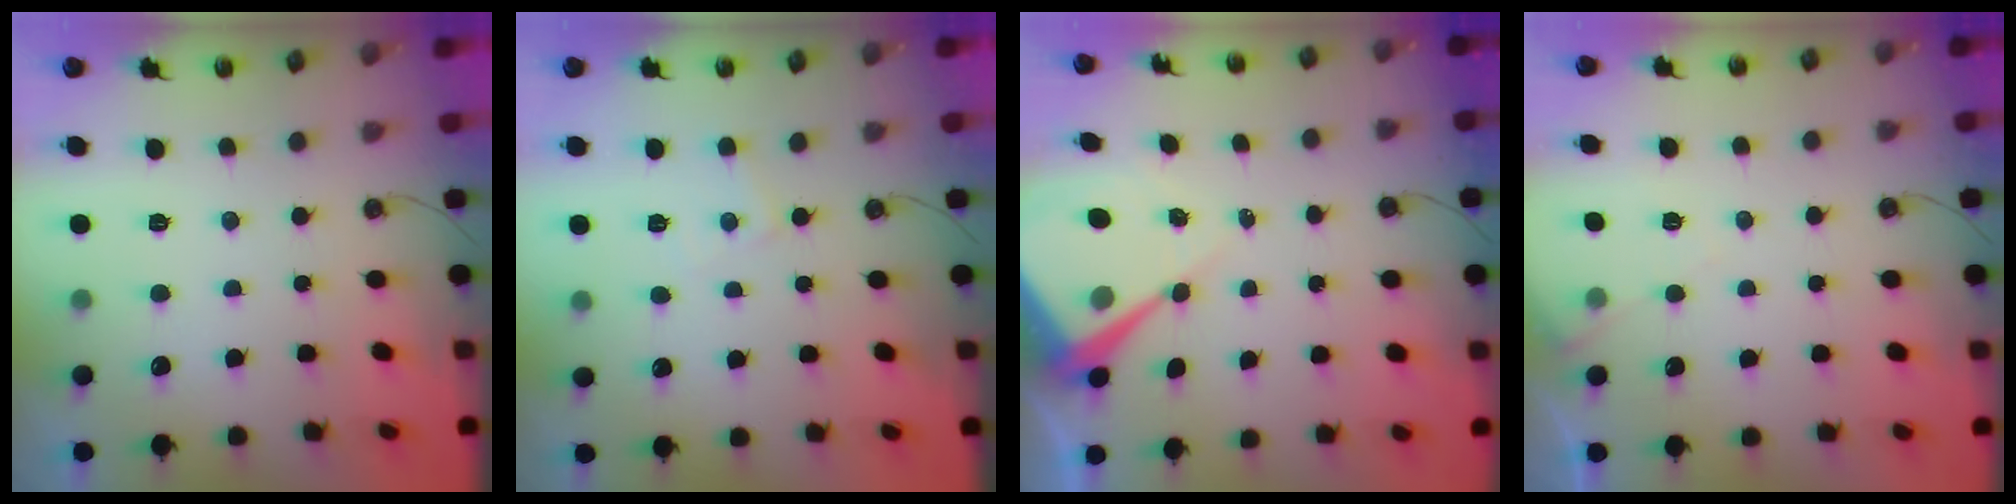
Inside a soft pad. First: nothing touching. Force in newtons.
{"total": 3.9, "press": 3.8, "slide": 0.6}
{"total": 8.3, "press": 8.2, "slide": 0.6}
{"total": 4.4, "press": 4.3, "slide": 0.7}